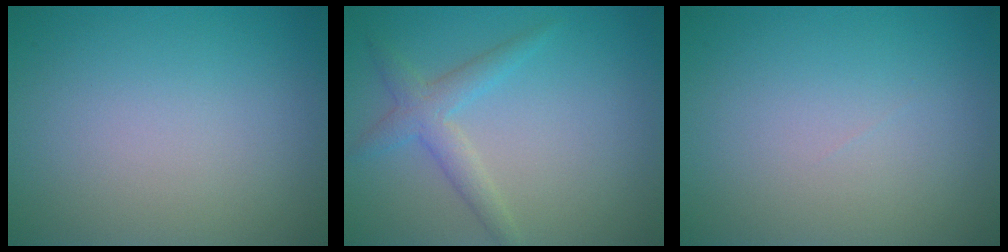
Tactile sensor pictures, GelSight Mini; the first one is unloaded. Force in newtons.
{"total": 2.6, "press": 2.6, "slide": 0.1}
{"total": 0.0}